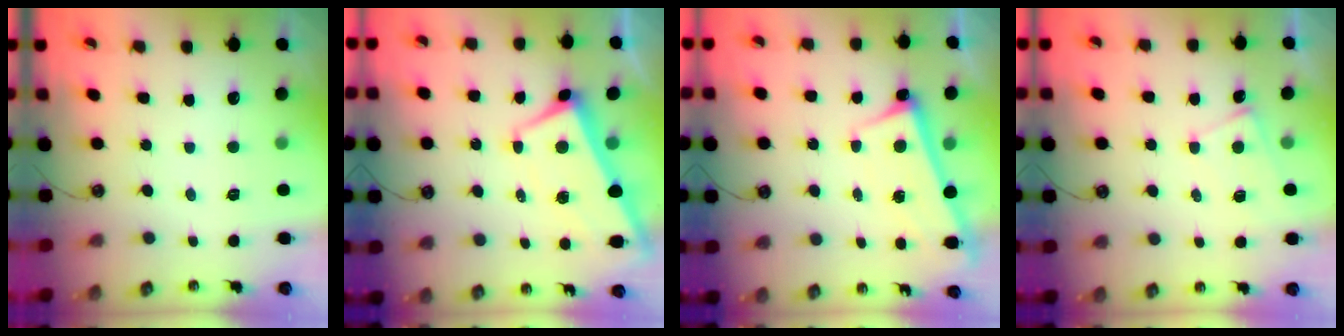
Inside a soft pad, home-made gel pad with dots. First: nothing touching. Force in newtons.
{"total": 1.2, "press": 0.3, "slide": 1.1}
{"total": 2.8, "press": 2.8, "slide": 0.4}
{"total": 2.1, "press": 2.0, "slide": 0.3}